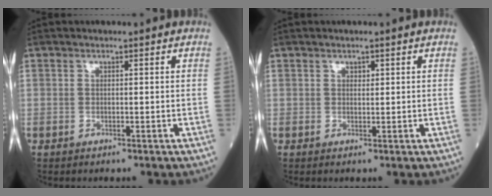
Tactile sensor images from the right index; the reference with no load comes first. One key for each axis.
{"total": 0.9, "fx": 0.6, "fy": 0.6, "fz": 0.4, "tx": 0.004, "ty": -0.002, "tz": 0.007}